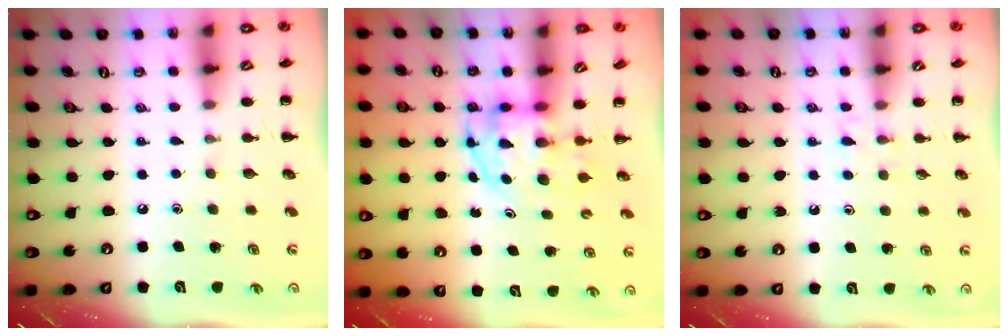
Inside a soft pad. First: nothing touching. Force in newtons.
{"total": 3.7, "press": 3.7, "slide": 0.5}
{"total": 2.2, "press": 2.0, "slide": 1.0}